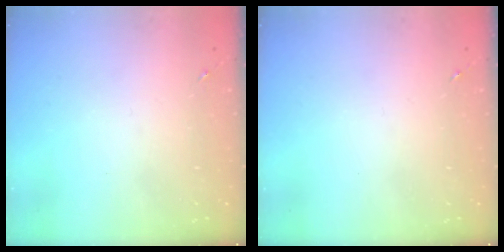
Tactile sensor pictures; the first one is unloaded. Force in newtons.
{"total": 0.0}